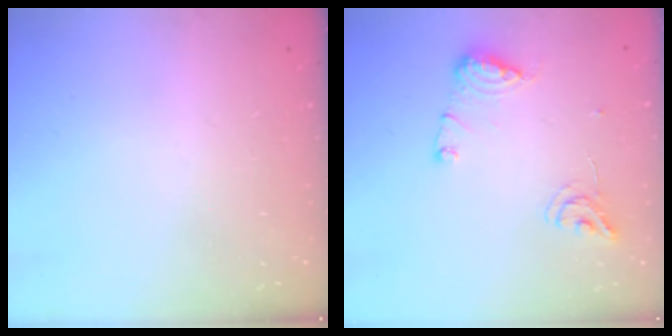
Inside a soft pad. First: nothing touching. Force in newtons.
{"total": 10.7, "press": 10.7, "slide": 1.0}